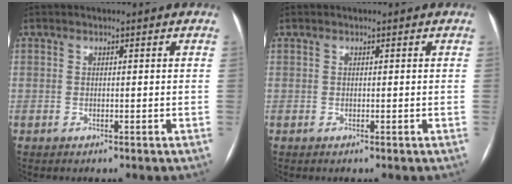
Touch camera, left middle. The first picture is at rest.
{"total": 0.0}